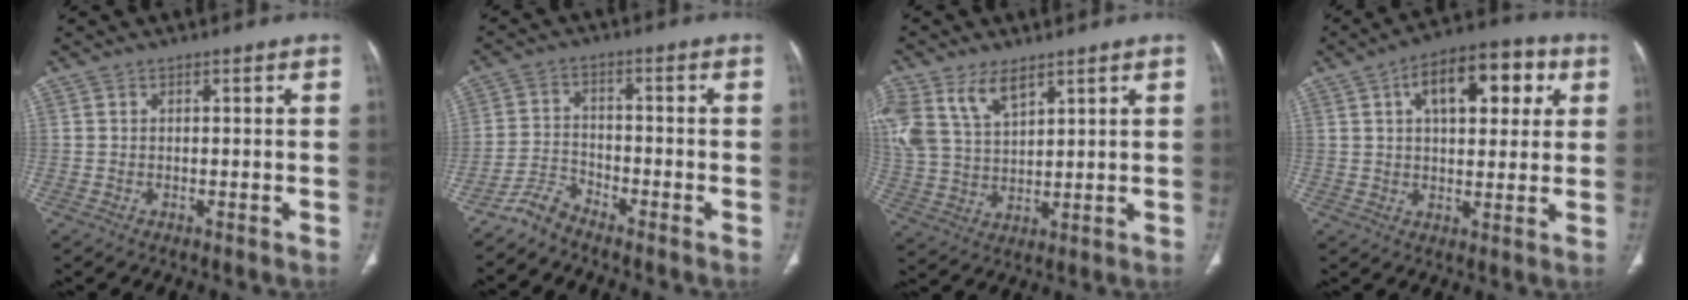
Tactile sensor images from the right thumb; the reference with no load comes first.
{"total": 4.2, "force": [-4.1, 0.8, 0.5], "torque": [-0.013, 0.018, -0.087]}
{"total": 11.9, "force": [6.7, 6.5, 7.3], "torque": [-0.146, -0.012, 0.144]}
{"total": 15.0, "force": [5.2, 7.8, 11.7], "torque": [-0.135, 0.015, 0.074]}